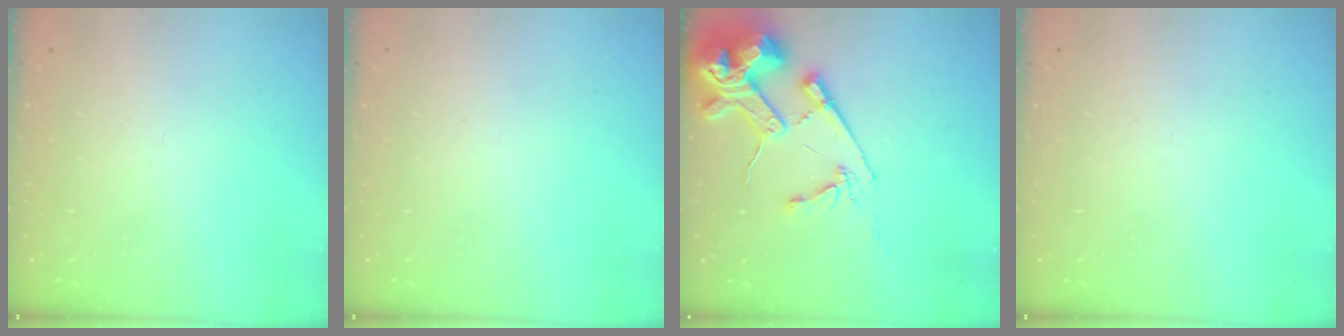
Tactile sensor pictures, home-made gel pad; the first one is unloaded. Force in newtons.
{"total": 0.0}
{"total": 17.9, "press": 17.7, "slide": 2.2}
{"total": 0.0}